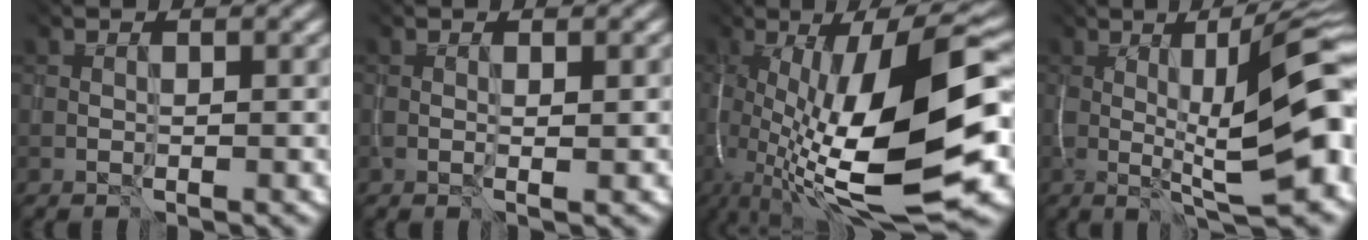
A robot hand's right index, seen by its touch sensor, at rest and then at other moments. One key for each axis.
{"total": 0.6, "fx": 0.1, "fy": -0.2, "fz": 0.6, "tx": -0.009, "ty": 0.009, "tz": 0.001}
{"total": 13.4, "fx": -2.7, "fy": 3.1, "fz": 12.8, "tx": -0.219, "ty": 0.001, "tz": -0.021}
{"total": 9.5, "fx": -0.6, "fy": 1.0, "fz": 9.4, "tx": -0.137, "ty": -0.002, "tz": 0.011}